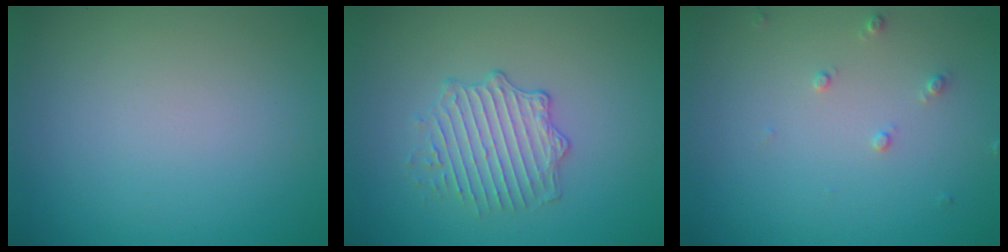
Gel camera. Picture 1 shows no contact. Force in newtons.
{"total": 2.6, "press": 2.0, "slide": 1.6}
{"total": 1.1, "press": 1.1, "slide": 0.2}